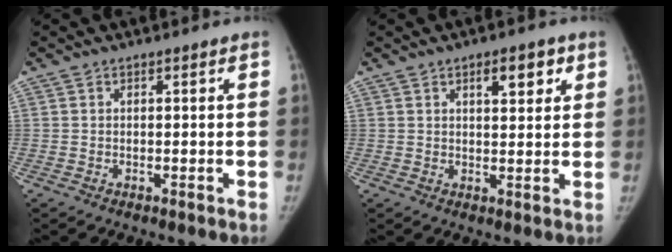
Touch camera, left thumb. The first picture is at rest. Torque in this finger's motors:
{"motor_torque": [-0.03, 0.31, 0.56, -0.12, 0.00]}